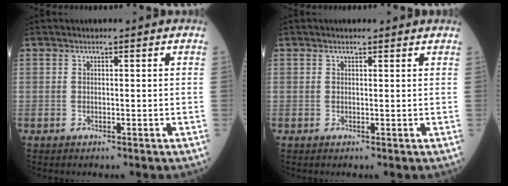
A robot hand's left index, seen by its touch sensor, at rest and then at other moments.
{"total": 2.3, "force": [2.1, 0.4, 1.0], "torque": [-0.016, 0.015, 0.023]}